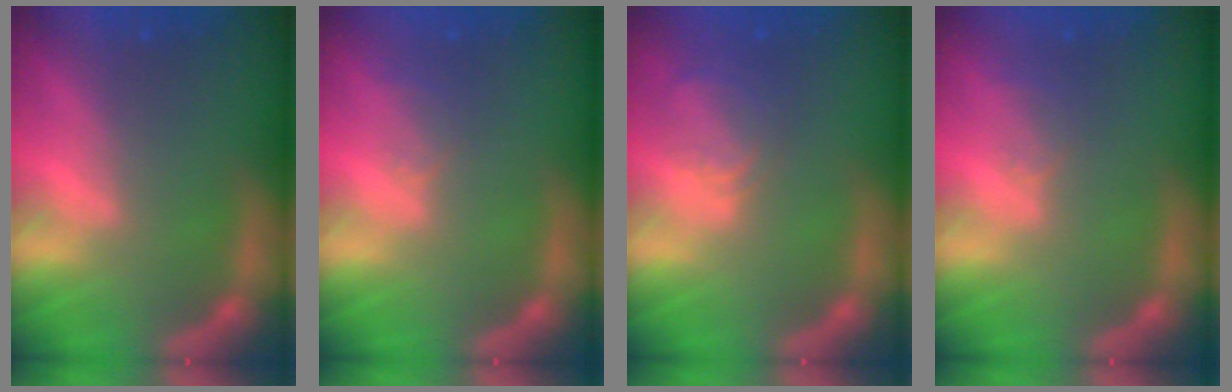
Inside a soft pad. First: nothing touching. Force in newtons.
{"total": 1.5}
{"total": 3.4}
{"total": 1.5}